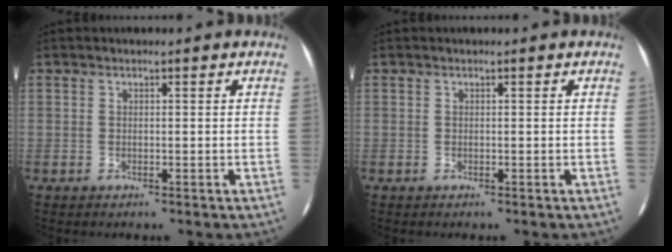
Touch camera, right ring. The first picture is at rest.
{"total": 0.0}